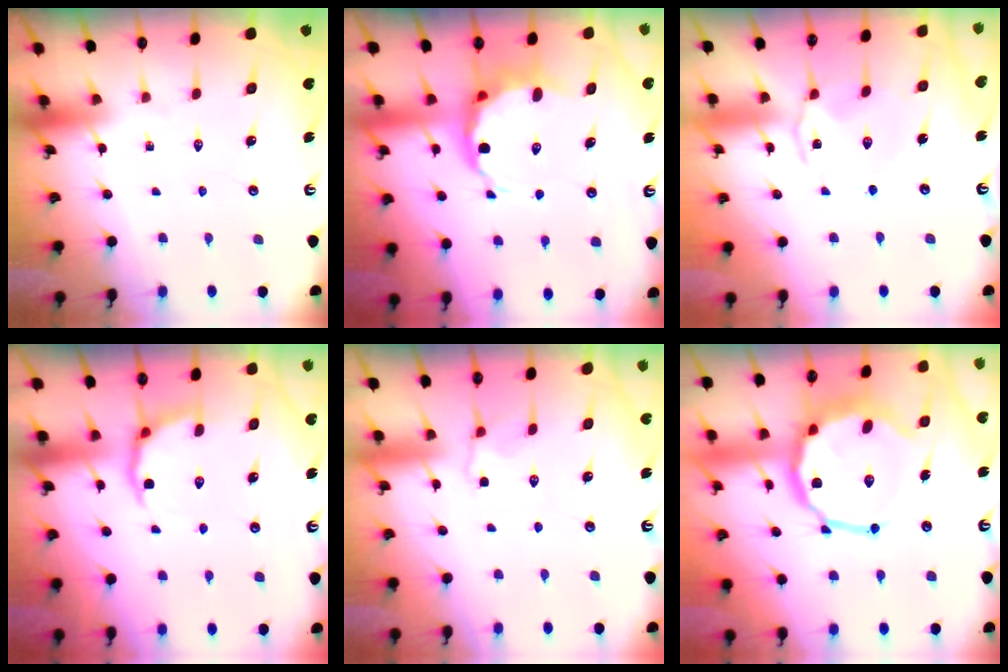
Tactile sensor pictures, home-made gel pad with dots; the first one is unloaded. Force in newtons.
{"total": 6.9, "press": 6.7, "slide": 1.5}
{"total": 2.0, "press": 1.9, "slide": 0.5}
{"total": 3.6, "press": 2.7, "slide": 2.3}
{"total": 3.0, "press": 2.5, "slide": 1.6}
{"total": 16.1, "press": 15.9, "slide": 2.5}